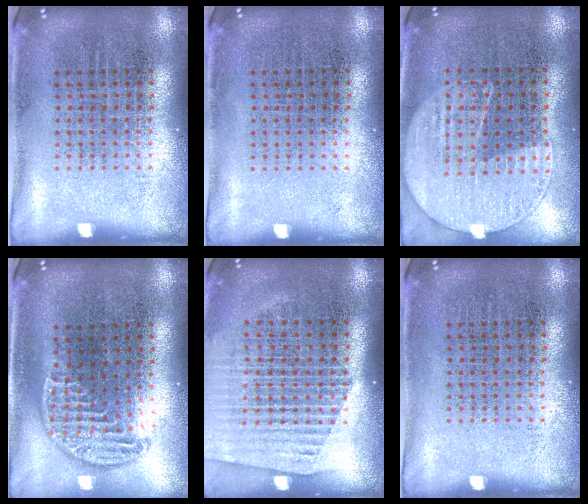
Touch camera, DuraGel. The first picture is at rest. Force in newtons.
{"total": 0.0}
{"total": 1.1, "press": 1.0, "slide": 0.4}
{"total": 1.2, "press": 1.1, "slide": 0.5}
{"total": 1.5, "press": 1.4, "slide": 0.5}
{"total": 0.0}